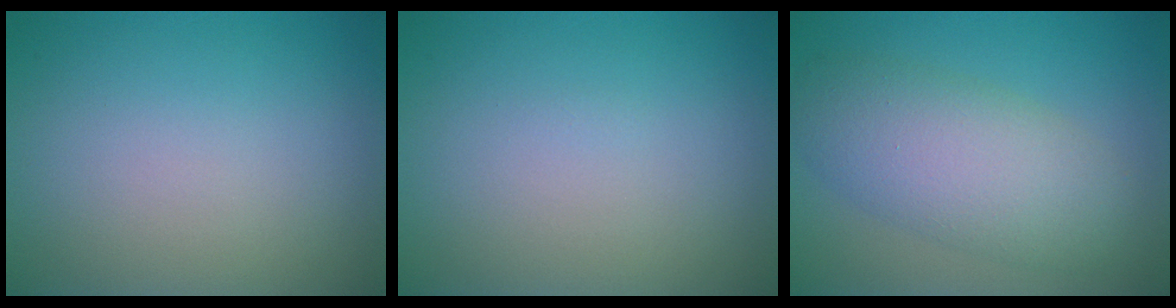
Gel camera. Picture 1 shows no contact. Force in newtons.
{"total": 0.0}
{"total": 6.5, "press": 6.5, "slide": 0.1}